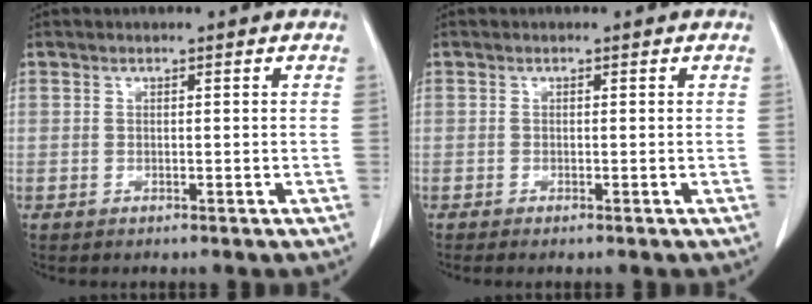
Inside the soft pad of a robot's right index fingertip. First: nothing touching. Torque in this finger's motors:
{"motor_torque": [-0.28, -0.05, 0.04, 0.00]}